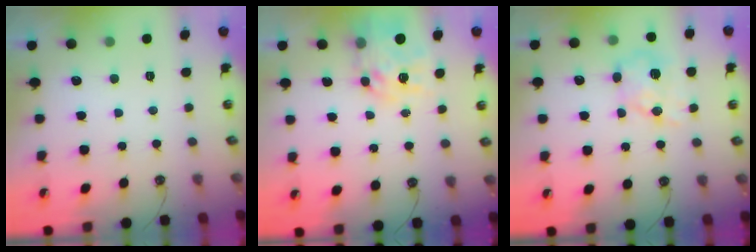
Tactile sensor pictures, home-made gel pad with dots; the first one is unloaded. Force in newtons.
{"total": 11.9, "press": 11.8, "slide": 1.0}
{"total": 10.9, "press": 10.9, "slide": 0.3}